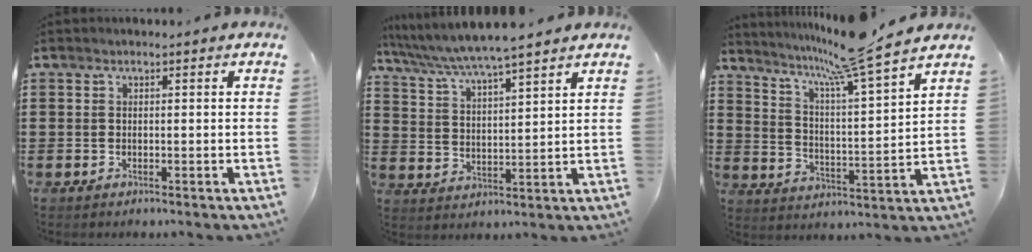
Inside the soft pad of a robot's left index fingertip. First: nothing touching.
{"total": 5.6, "force": [5.1, -0.4, 2.1], "torque": [-0.063, -0.030, 0.086]}
{"total": 9.3, "force": [7.9, -0.7, 5.0], "torque": [-0.122, -0.044, 0.129]}